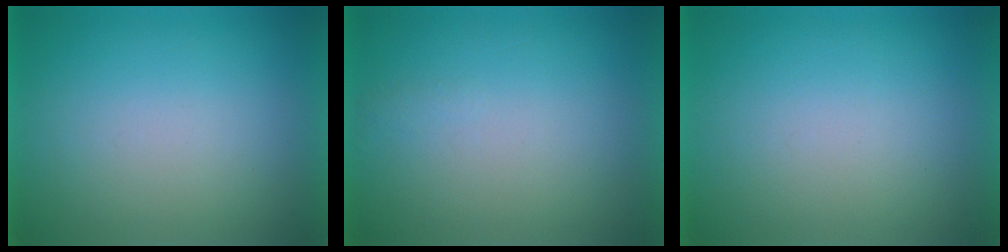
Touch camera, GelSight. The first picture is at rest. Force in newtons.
{"total": 1.1}
{"total": 0.0}